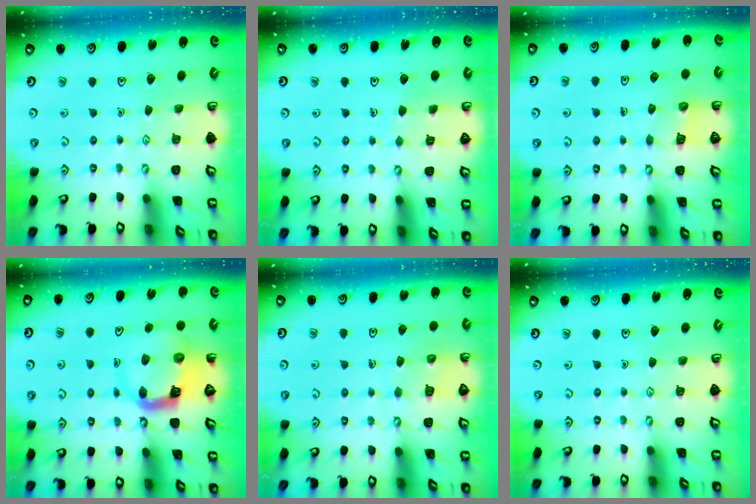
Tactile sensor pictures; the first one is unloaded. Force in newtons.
{"total": 2.7, "press": 2.7, "slide": 0.1}
{"total": 4.8, "press": 4.8, "slide": 0.3}
{"total": 7.9, "press": 7.9, "slide": 1.1}
{"total": 6.1, "press": 6.1, "slide": 0.5}
{"total": 0.0}